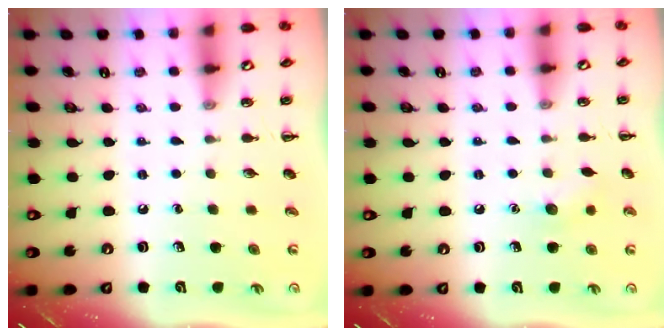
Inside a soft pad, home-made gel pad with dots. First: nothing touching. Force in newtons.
{"total": 6.0, "press": 5.8, "slide": 1.4}